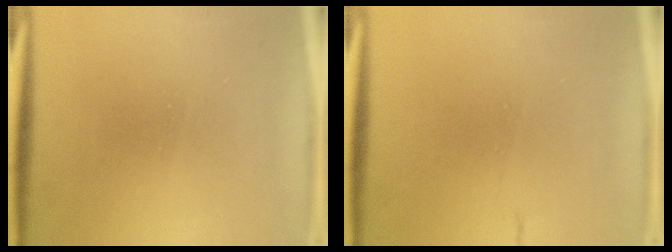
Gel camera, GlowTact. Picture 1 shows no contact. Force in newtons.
{"total": 1.6}